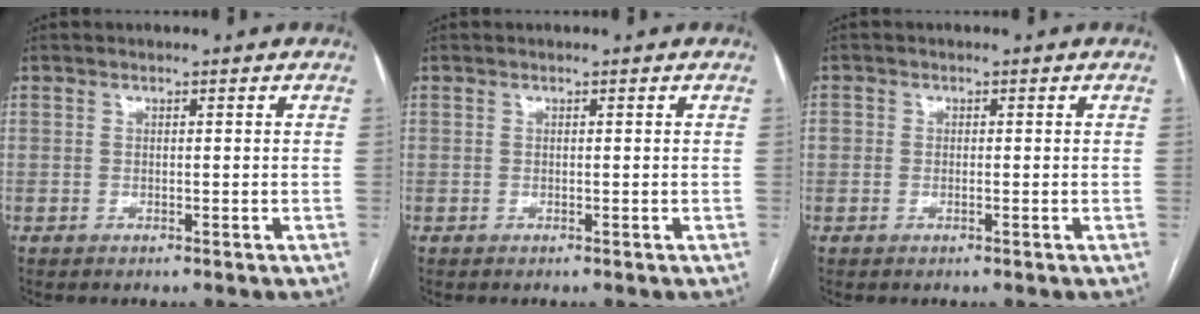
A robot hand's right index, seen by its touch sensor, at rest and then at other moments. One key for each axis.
{"total": 0.0}
{"total": 1.7, "fx": -0.3, "fy": 1.3, "fz": 1.1, "tx": -0.021, "ty": 0.005, "tz": -0.004}